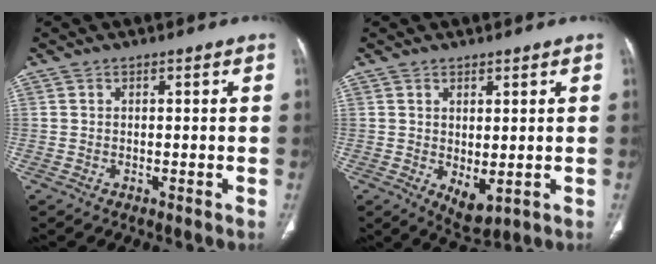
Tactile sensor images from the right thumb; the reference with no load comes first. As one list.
[{"total": 4.7, "force": [-0.3, 2.3, 4.0], "torque": [-0.058, -0.015, 0.012]}]